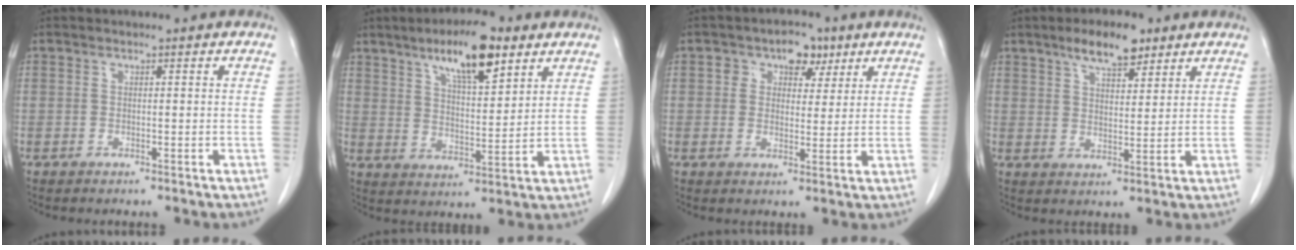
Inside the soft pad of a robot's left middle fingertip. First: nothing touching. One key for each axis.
{"total": 11.4, "fx": 7.1, "fy": 2.7, "fz": 8.5, "tx": -0.144, "ty": 0.004, "tz": 0.120}
{"total": 5.5, "fx": 2.8, "fy": 3.7, "fz": 3.1, "tx": -0.036, "ty": 0.013, "tz": 0.040}
{"total": 7.2, "fx": 5.0, "fy": 2.4, "fz": 4.5, "tx": -0.079, "ty": 0.006, "tz": 0.085}